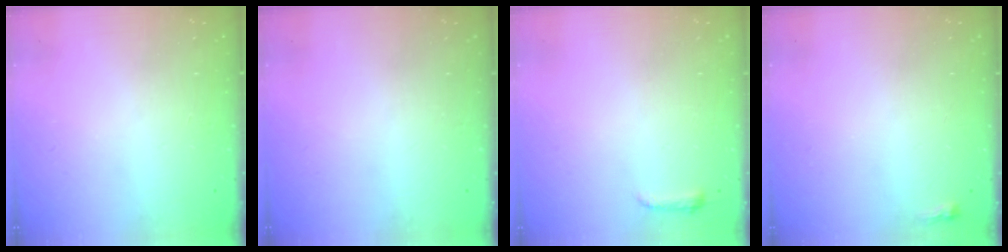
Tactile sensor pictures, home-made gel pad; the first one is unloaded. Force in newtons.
{"total": 0.0}
{"total": 3.0, "press": 2.9, "slide": 0.6}
{"total": 2.2, "press": 2.2, "slide": 0.6}